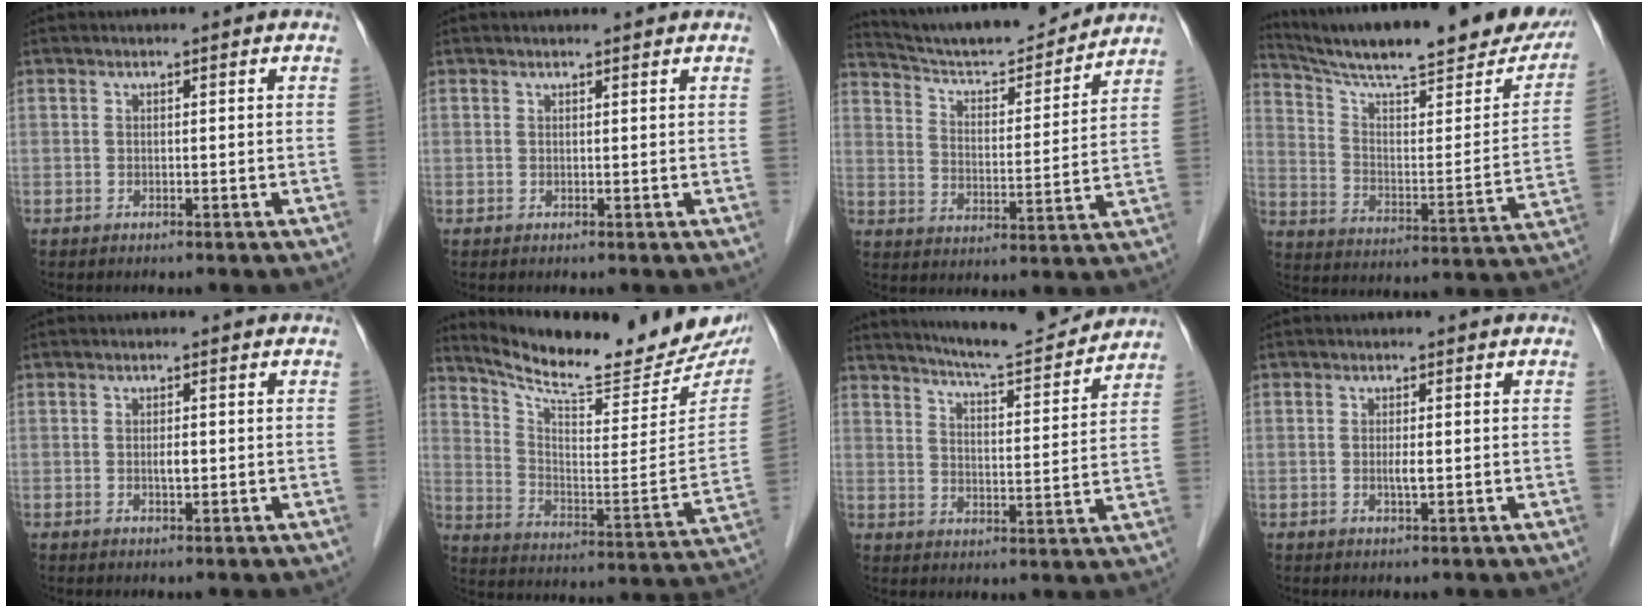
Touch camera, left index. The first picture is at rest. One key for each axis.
{"total": 1.5, "fx": 1.5, "fy": 0.0, "fz": 0.2, "tx": -0.008, "ty": 0.004, "tz": 0.021}
{"total": 16.6, "fx": 15.7, "fy": 1.5, "fz": 5.1, "tx": -0.088, "ty": -0.005, "tz": 0.243}
{"total": 27.8, "fx": 23.5, "fy": 4.2, "fz": 14.3, "tx": -0.224, "ty": -0.041, "tz": 0.321}
{"total": 1.2, "fx": 0.0, "fy": 0.4, "fz": 1.1, "tx": -0.021, "ty": -0.001, "tz": 0.001}
{"total": 22.1, "fx": 20.2, "fy": 2.2, "fz": 8.7, "tx": -0.148, "ty": -0.076, "tz": 0.287}
{"total": 13.9, "fx": 13.2, "fy": 0.6, "fz": 4.5, "tx": -0.074, "ty": -0.005, "tz": 0.187}
{"total": 1.4, "fx": 0.0, "fy": 0.1, "fz": 1.4, "tx": -0.028, "ty": -0.001, "tz": 0.000}